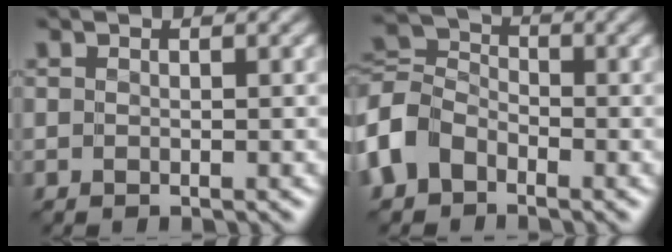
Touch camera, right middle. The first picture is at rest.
{"total": 5.0, "force": [-2.2, 3.8, 2.4], "torque": [-0.058, 0.010, -0.065]}